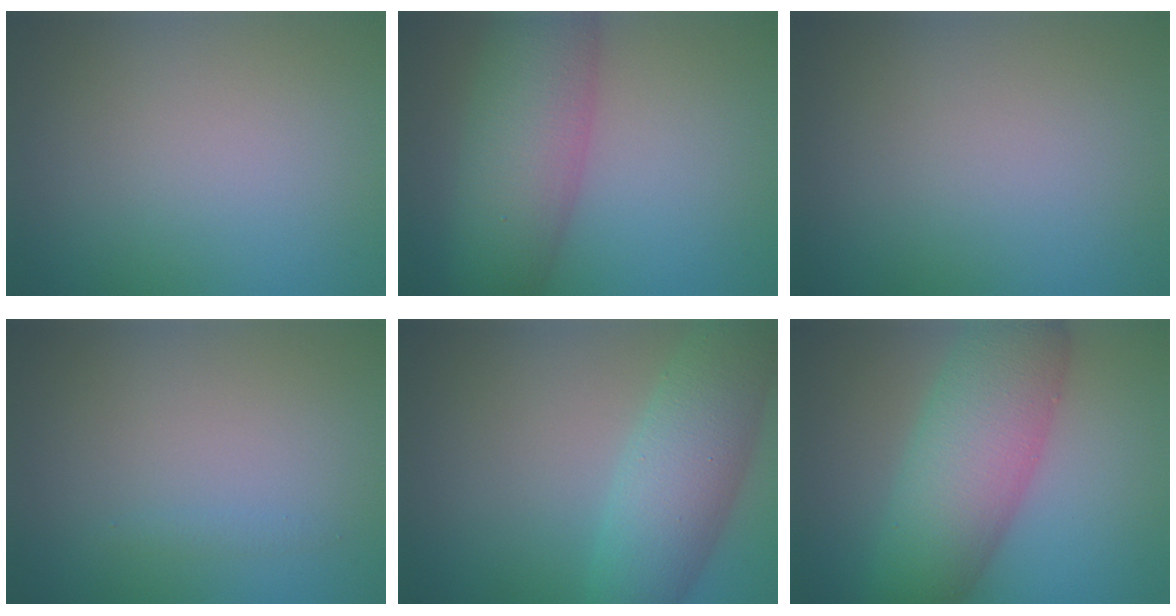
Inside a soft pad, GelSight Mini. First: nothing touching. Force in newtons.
{"total": 7.8, "press": 7.8, "slide": 0.3}
{"total": 0.0}
{"total": 0.5, "press": 0.5, "slide": 0.0}
{"total": 7.1, "press": 7.0, "slide": 0.3}
{"total": 8.8, "press": 8.8, "slide": 0.1}